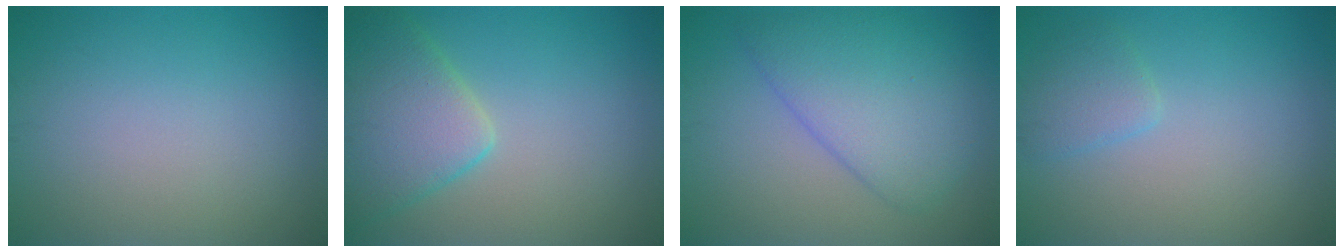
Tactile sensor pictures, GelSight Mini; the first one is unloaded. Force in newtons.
{"total": 5.9, "press": 5.8, "slide": 0.5}
{"total": 5.9, "press": 5.9, "slide": 0.4}
{"total": 1.8, "press": 1.8, "slide": 0.2}